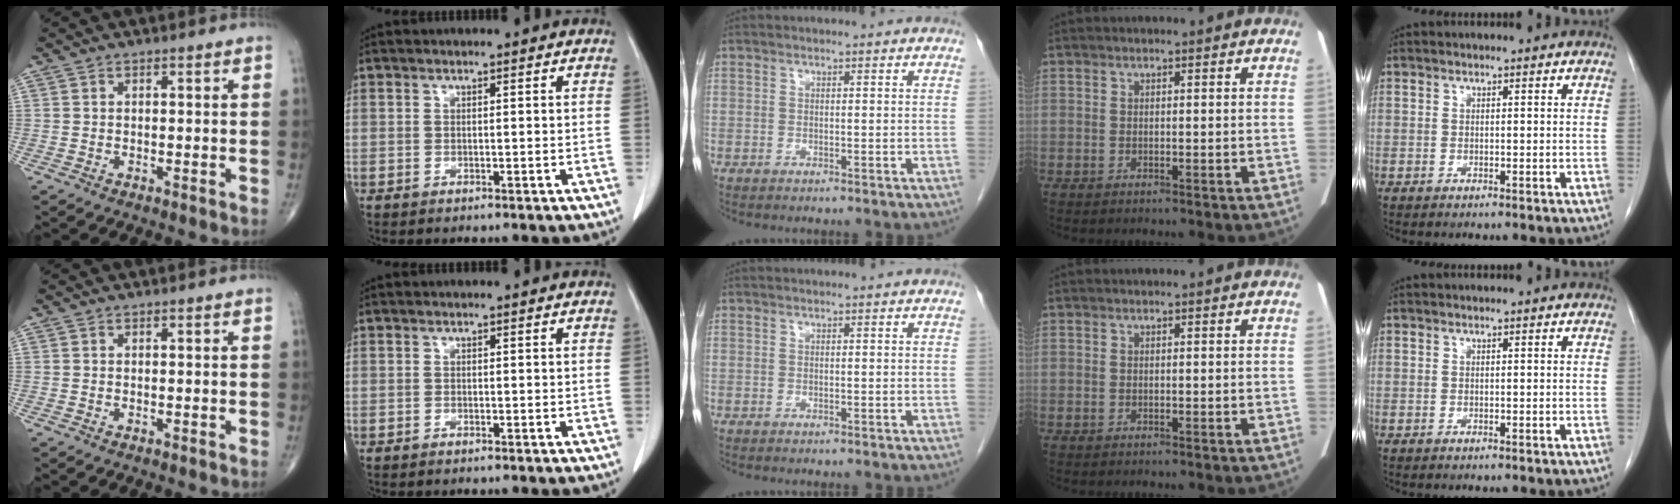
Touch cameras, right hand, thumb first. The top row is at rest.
{}